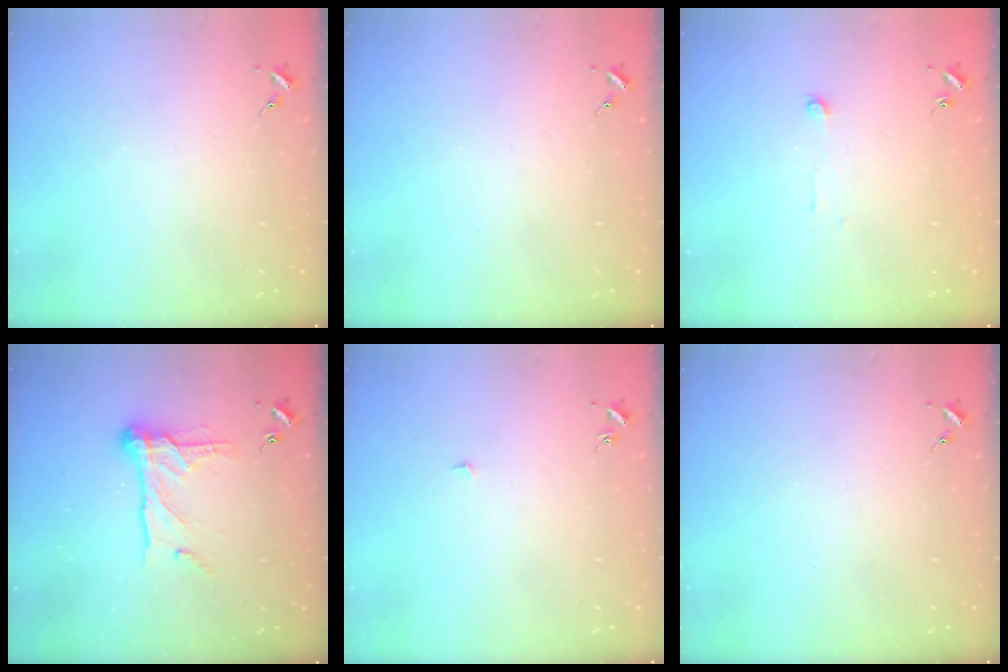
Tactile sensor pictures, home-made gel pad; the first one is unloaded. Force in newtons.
{"total": 0.0}
{"total": 3.8, "press": 3.8, "slide": 0.3}
{"total": 14.2, "press": 14.2, "slide": 1.0}
{"total": 2.3, "press": 2.3, "slide": 0.1}
{"total": 0.0}